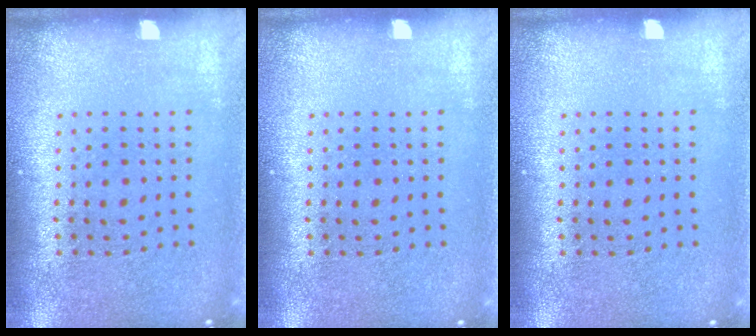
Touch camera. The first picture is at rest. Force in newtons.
{"total": 0.0}
{"total": 0.0}